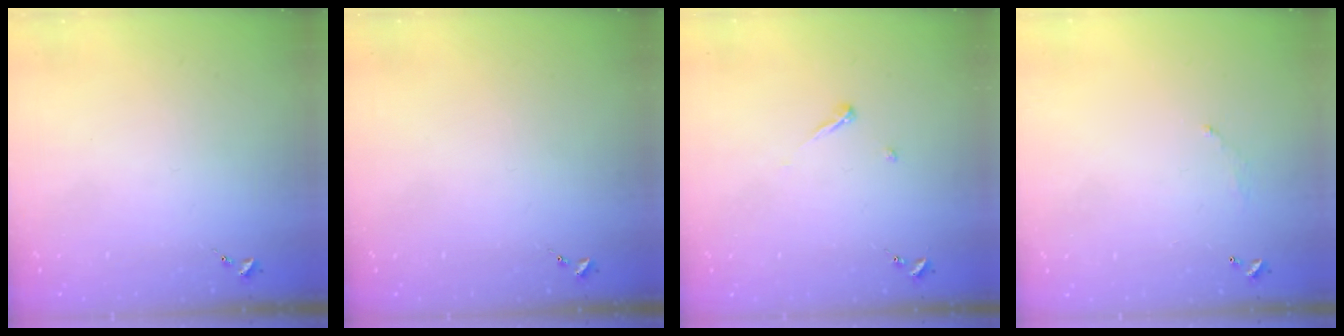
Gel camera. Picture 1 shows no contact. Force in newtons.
{"total": 0.0}
{"total": 3.6, "press": 3.6, "slide": 0.4}
{"total": 5.2, "press": 5.2, "slide": 0.3}